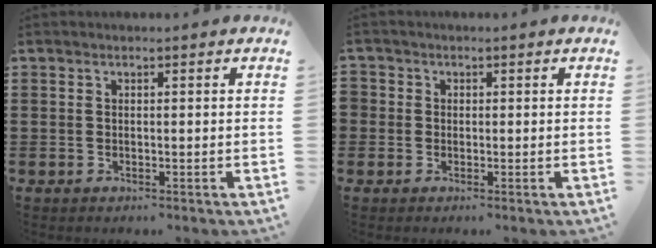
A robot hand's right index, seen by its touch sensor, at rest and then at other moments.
{"total": 1.2, "force": [-0.2, 1.2, 0.1], "torque": [-0.005, 0.005, -0.005]}